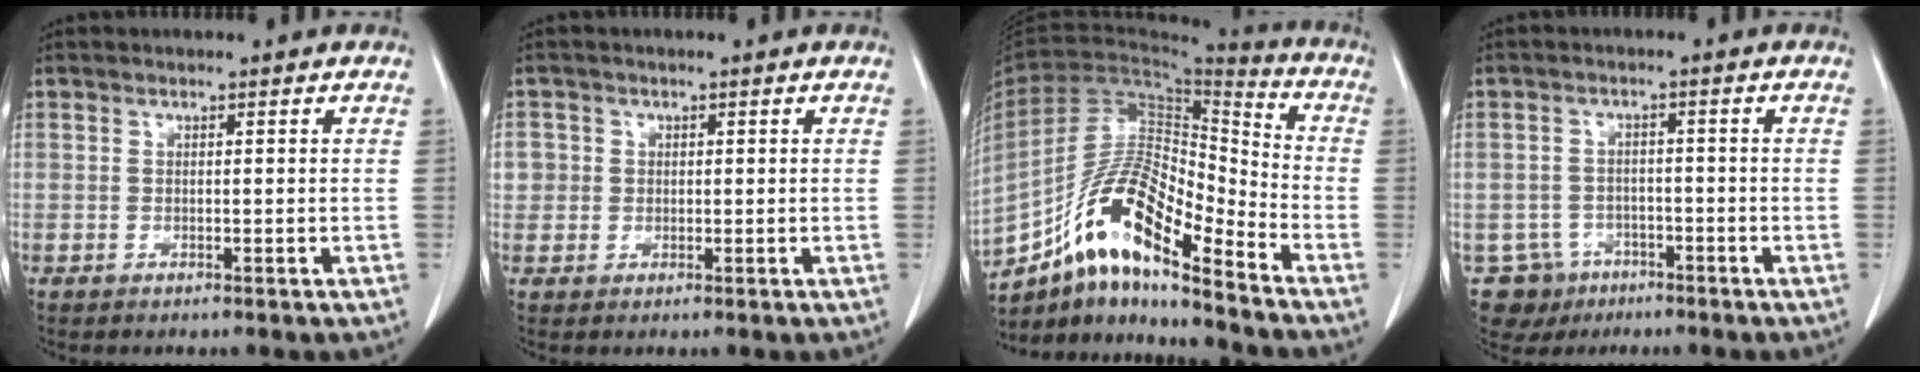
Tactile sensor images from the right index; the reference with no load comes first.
{"total": 2.6, "force": [0.3, 2.6, 0.2], "torque": [0.012, 0.006, 0.008]}
{"total": 15.1, "force": [-10.2, 3.1, 10.7], "torque": [-0.197, 0.026, -0.179]}
{"total": 7.9, "force": [-5.2, 5.9, 0.6], "torque": [-0.009, 0.017, -0.078]}